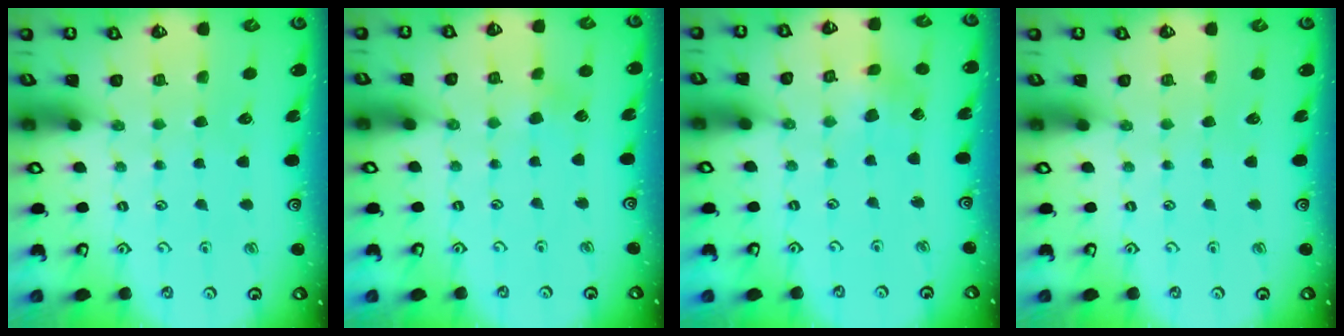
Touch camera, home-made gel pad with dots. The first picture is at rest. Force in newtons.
{"total": 2.1, "press": 2.1, "slide": 0.3}
{"total": 3.1, "press": 3.1, "slide": 0.2}
{"total": 0.0}